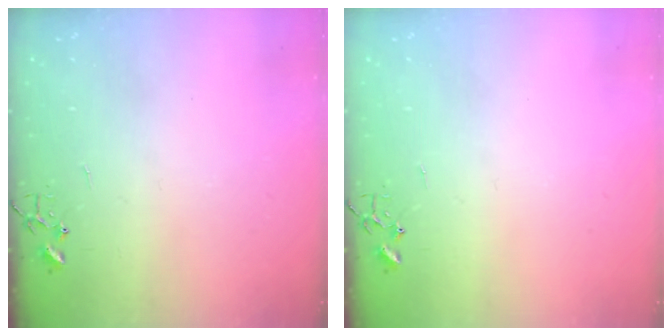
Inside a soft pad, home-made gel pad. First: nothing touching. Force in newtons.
{"total": 0.0}